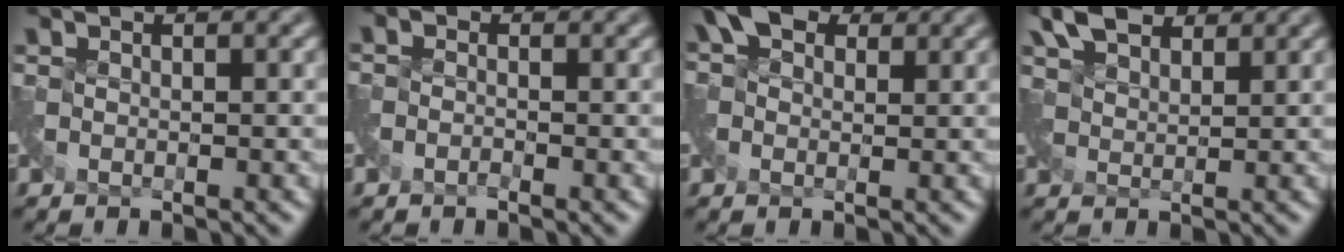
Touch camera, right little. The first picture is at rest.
{"total": 0.8, "force": [-0.6, -0.2, -0.5], "torque": [0.011, -0.001, -0.011]}
{"total": 3.3, "force": [1.2, 2.3, 1.9], "torque": [-0.038, 0.009, 0.015]}
{"total": 4.5, "force": [3.7, 1.7, 1.7], "torque": [-0.039, 0.013, 0.069]}